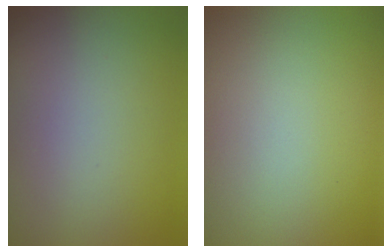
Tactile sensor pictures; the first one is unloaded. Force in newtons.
{"total": 0.0}